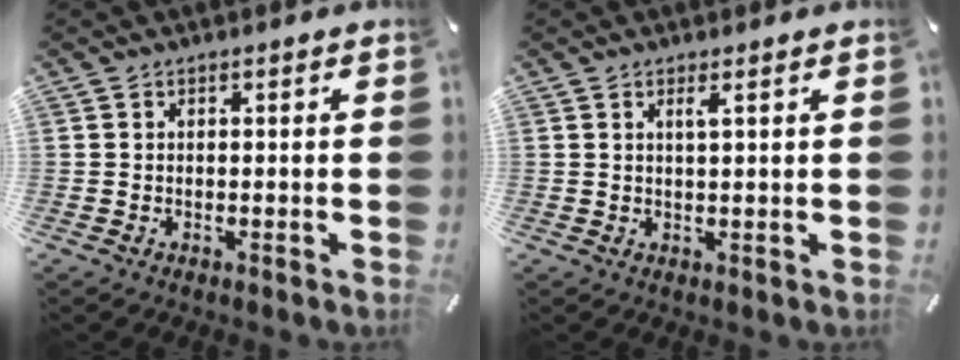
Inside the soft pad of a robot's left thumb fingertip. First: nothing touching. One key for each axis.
{"total": 1.9, "fx": 1.0, "fy": 0.0, "fz": 1.6, "tx": -0.033, "ty": -0.002, "tz": 0.017}